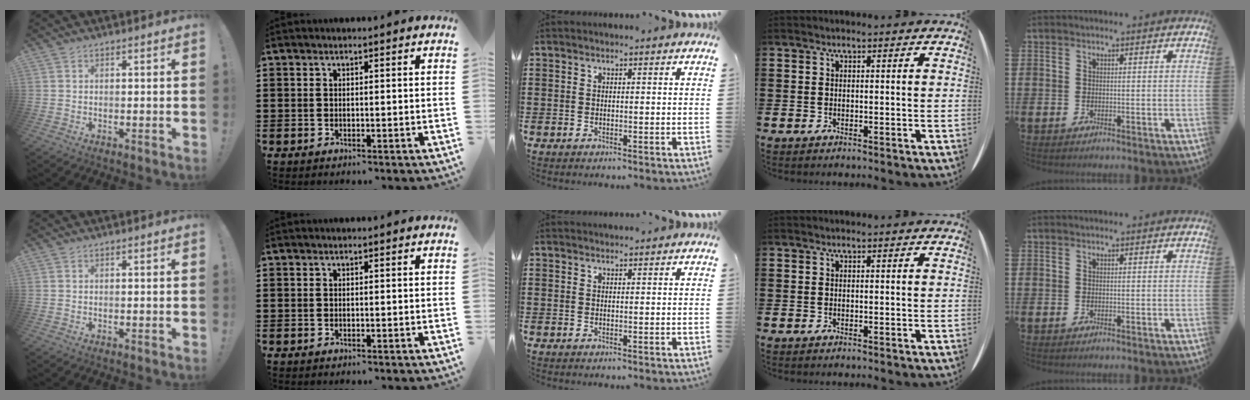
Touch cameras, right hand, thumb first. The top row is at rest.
{"middle": {"total": 0.8, "force": [0.8, 0.0, 0.0], "torque": [-0.003, -0.003, 0.016]}}